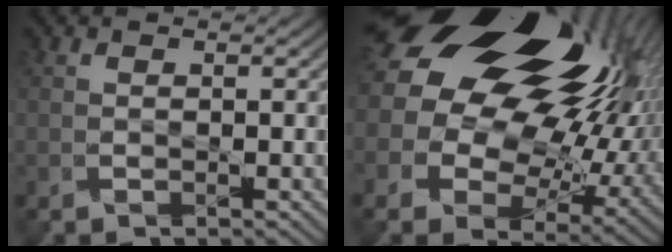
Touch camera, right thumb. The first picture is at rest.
{"total": 22.6, "force": [10.0, 14.1, 14.5], "torque": [-0.314, 0.067, 0.171]}